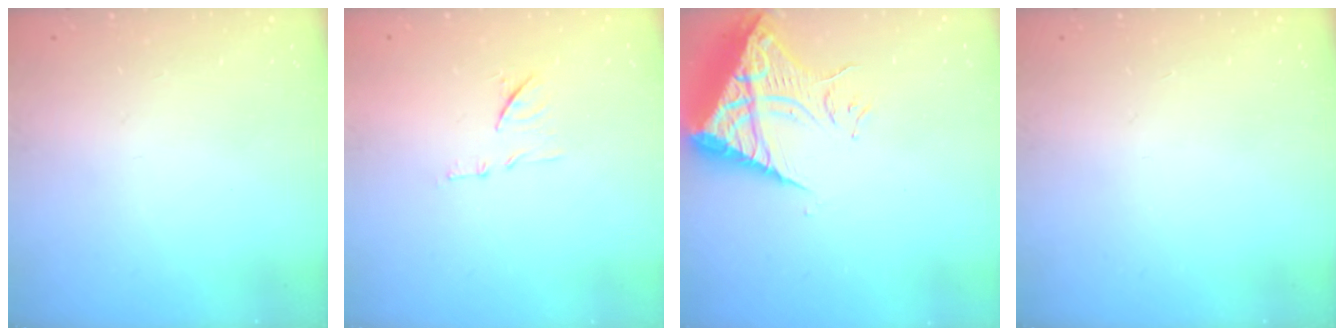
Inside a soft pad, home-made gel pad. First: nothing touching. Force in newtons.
{"total": 8.7, "press": 8.7, "slide": 0.3}
{"total": 10.3, "press": 10.2, "slide": 1.1}
{"total": 0.0}